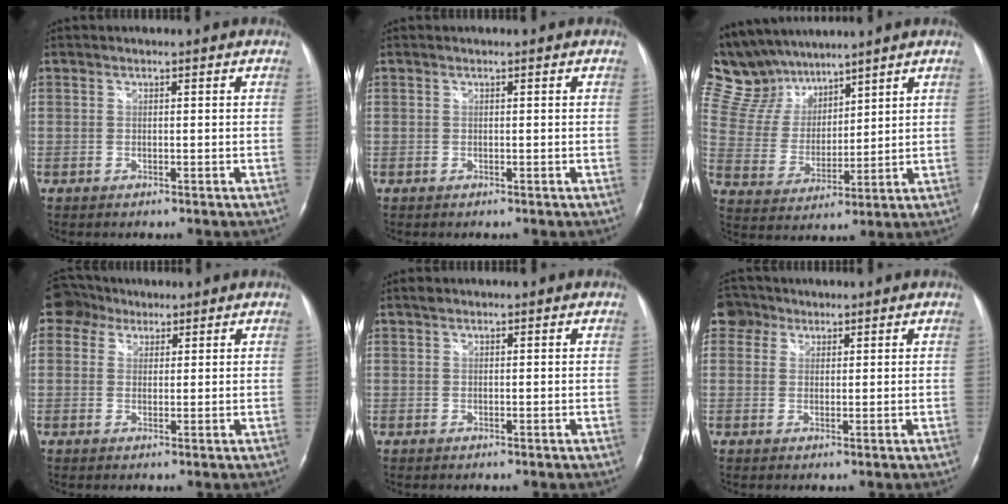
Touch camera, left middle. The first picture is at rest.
{"total": 0.0}
{"total": 12.3, "force": [10.9, 4.8, 3.1], "torque": [-0.077, 0.026, 0.221]}
{"total": 4.5, "force": [2.8, 3.4, 0.6], "torque": [-0.018, 0.027, 0.052]}
{"total": 0.6, "force": [0.5, 0.3, 0.1], "torque": [-0.006, 0.009, 0.008]}
{"total": 3.6, "force": [2.2, 2.9, 0.2], "torque": [-0.006, 0.017, 0.037]}